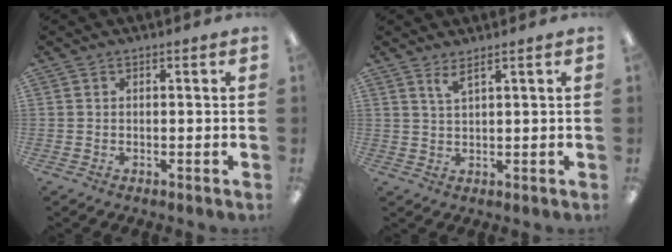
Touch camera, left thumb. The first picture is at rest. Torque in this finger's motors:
{"motor_torque": [-0.27, 0.18, -0.28, -0.20, 0.04]}